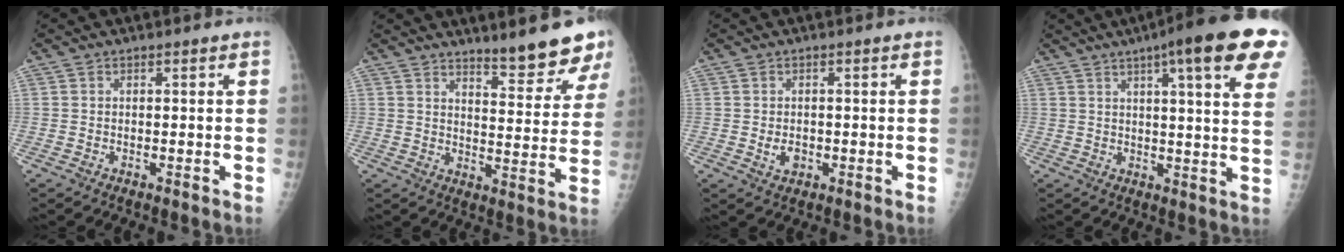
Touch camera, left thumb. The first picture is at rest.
{"total": 10.5, "force": [8.5, 1.7, 5.9], "torque": [-0.051, -0.065, 0.121]}
{"total": 2.4, "force": [-0.4, 1.8, 1.5], "torque": [-0.018, 0.000, 0.000]}
{"total": 20.1, "force": [11.0, 3.0, 16.5], "torque": [-0.216, -0.014, 0.133]}